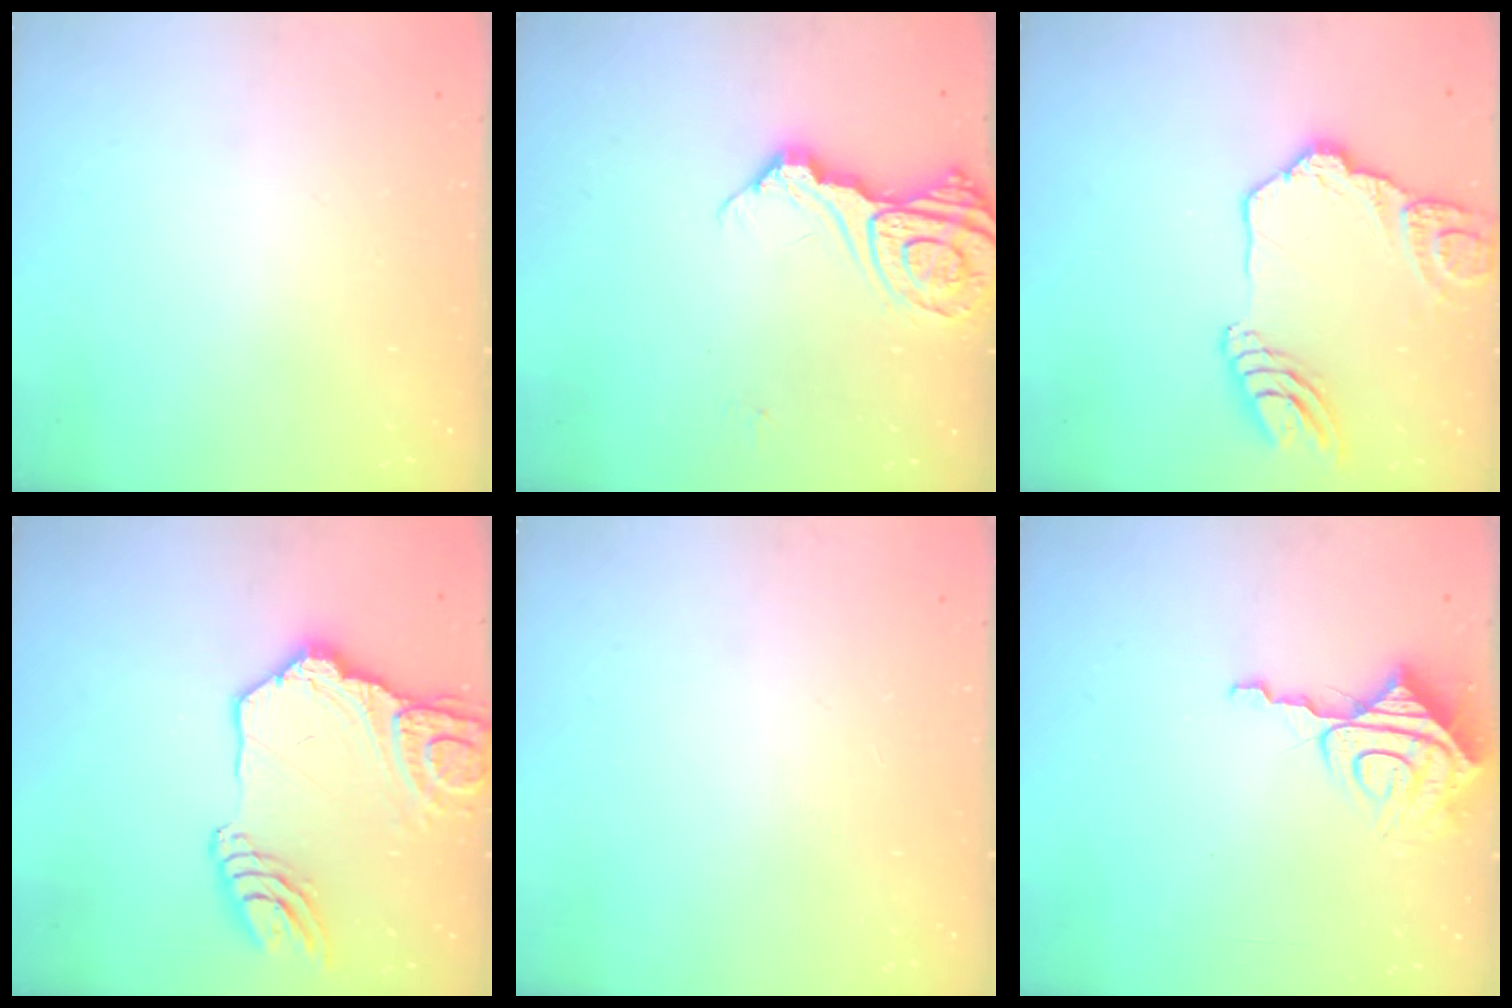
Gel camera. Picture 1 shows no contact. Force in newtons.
{"total": 15.7, "press": 15.6, "slide": 1.8}
{"total": 15.3, "press": 15.3, "slide": 1.5}
{"total": 20.7, "press": 20.6, "slide": 2.1}
{"total": 0.0}
{"total": 9.5, "press": 9.5, "slide": 0.8}